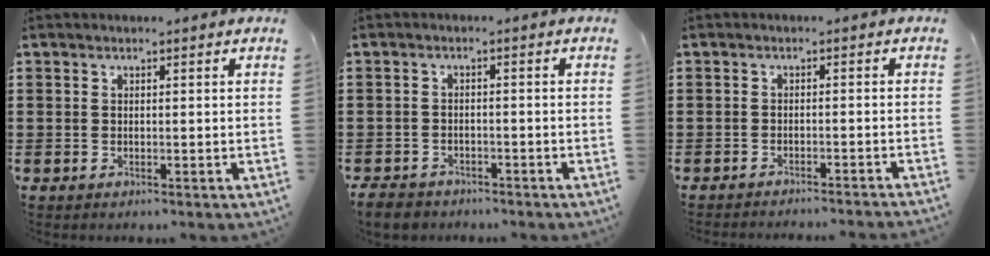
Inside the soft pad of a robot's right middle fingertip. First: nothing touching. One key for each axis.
{"total": 3.0, "fx": -2.8, "fy": 1.0, "fz": 0.4, "tx": -0.018, "ty": 0.001, "tz": -0.063}
{"total": 1.8, "fx": -1.8, "fy": -0.2, "fz": 0.1, "tx": -0.003, "ty": 0.004, "tz": -0.037}